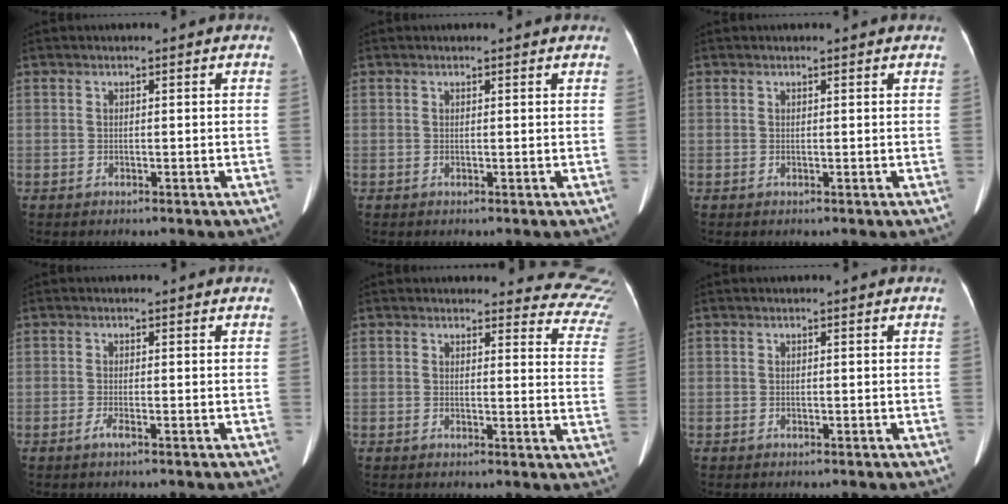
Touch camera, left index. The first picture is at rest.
{"total": 1.4, "force": [1.4, 0.3, 0.3], "torque": [-0.012, 0.008, 0.010]}
{"total": 1.2, "force": [1.1, 0.2, 0.3], "torque": [-0.011, 0.009, 0.010]}
{"total": 0.9, "force": [-0.5, 0.0, 0.8], "torque": [-0.017, -0.001, -0.012]}
{"total": 13.1, "force": [12.8, 2.3, 0.2], "torque": [0.053, -0.102, 0.086]}
{"total": 0.0}